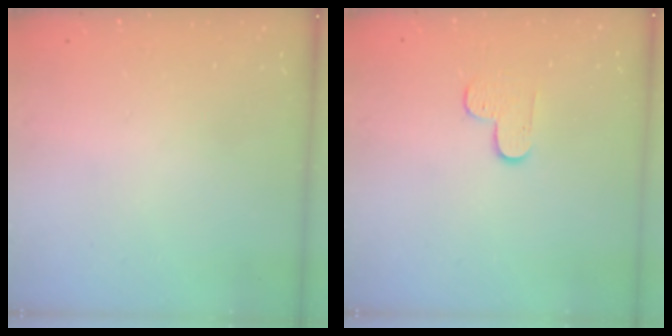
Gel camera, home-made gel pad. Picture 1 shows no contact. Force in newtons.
{"total": 3.8, "press": 3.8, "slide": 0.4}